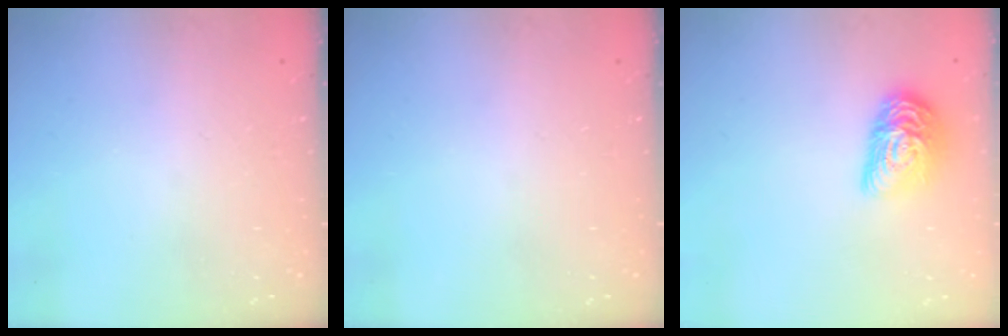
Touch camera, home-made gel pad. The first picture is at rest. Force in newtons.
{"total": 0.0}
{"total": 12.8, "press": 12.8, "slide": 0.5}